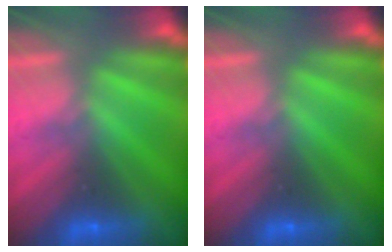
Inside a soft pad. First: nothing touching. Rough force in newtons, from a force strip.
{"total": 0.0}